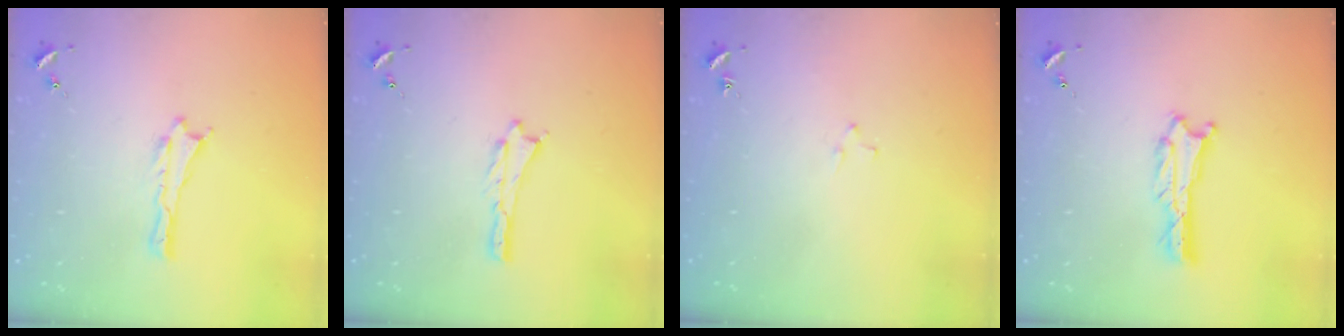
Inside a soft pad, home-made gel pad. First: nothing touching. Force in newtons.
{"total": 0.0}
{"total": 1.9, "press": 1.9, "slide": 0.1}
{"total": 0.7, "press": 0.7, "slide": 0.1}